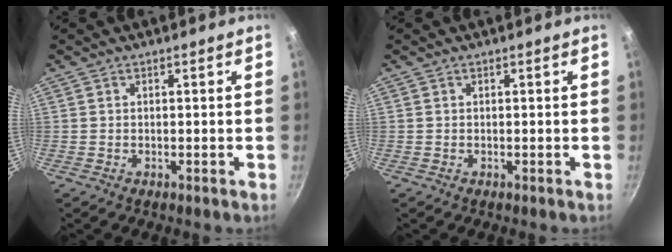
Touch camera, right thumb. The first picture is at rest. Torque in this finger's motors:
{"motor_torque": [-0.22, 0.22, -0.03, 0.04, 0.00]}